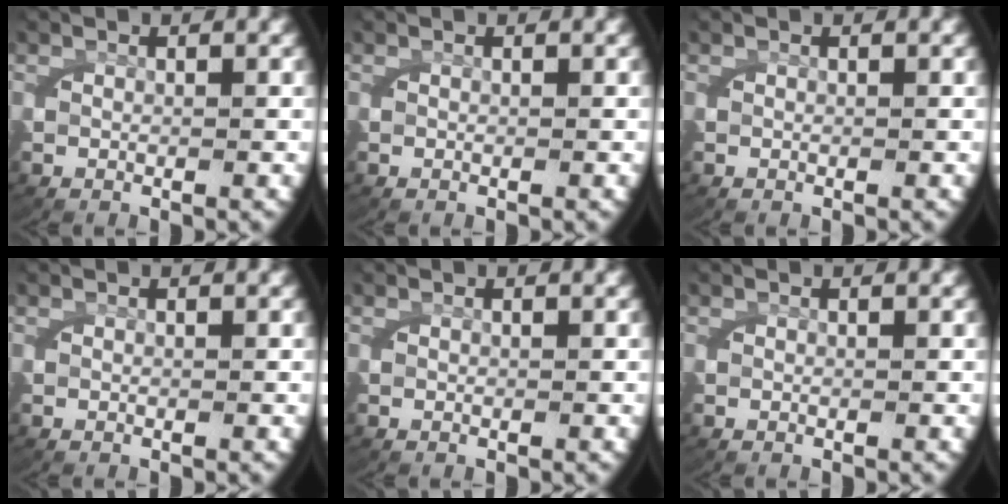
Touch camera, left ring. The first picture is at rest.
{"total": 0.0}
{"total": 0.0}
{"total": 0.0}
{"total": 0.0}
{"total": 0.0}